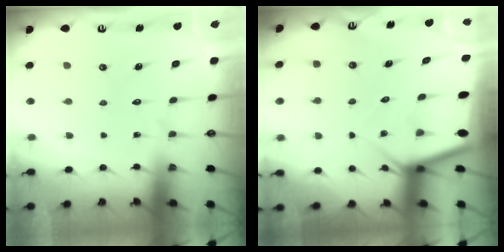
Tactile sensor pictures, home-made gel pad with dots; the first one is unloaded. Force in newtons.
{"total": 6.3, "press": 6.3, "slide": 0.6}